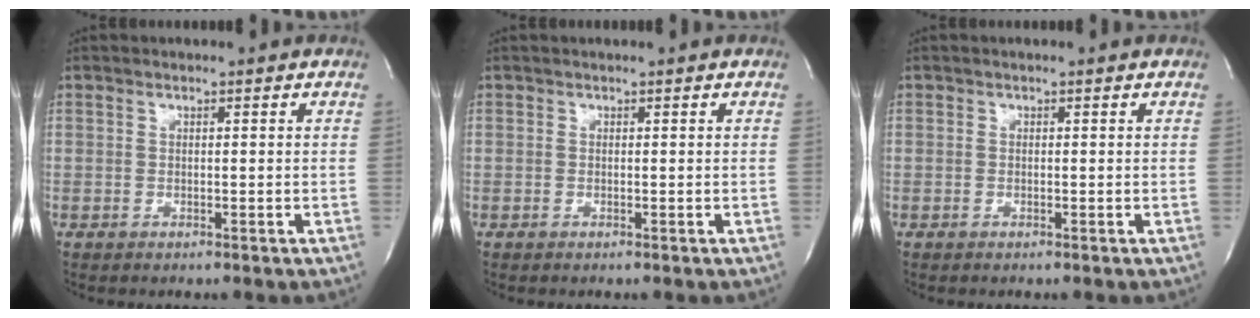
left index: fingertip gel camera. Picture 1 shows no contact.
{"total": 0.5, "force": [0.5, -0.1, 0.2], "torque": [-0.001, 0.006, 0.010]}
{"total": 0.0}